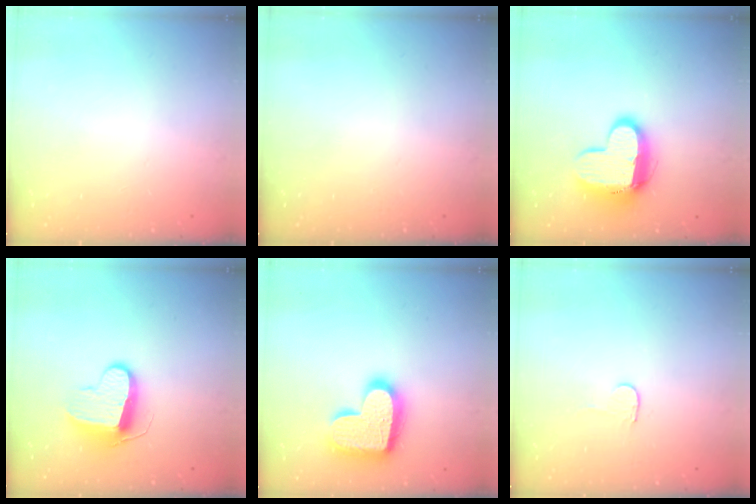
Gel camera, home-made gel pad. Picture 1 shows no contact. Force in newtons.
{"total": 0.0}
{"total": 12.0, "press": 11.9, "slide": 1.1}
{"total": 10.1, "press": 10.1, "slide": 0.3}
{"total": 18.7, "press": 18.6, "slide": 1.1}
{"total": 2.3, "press": 2.3, "slide": 0.2}